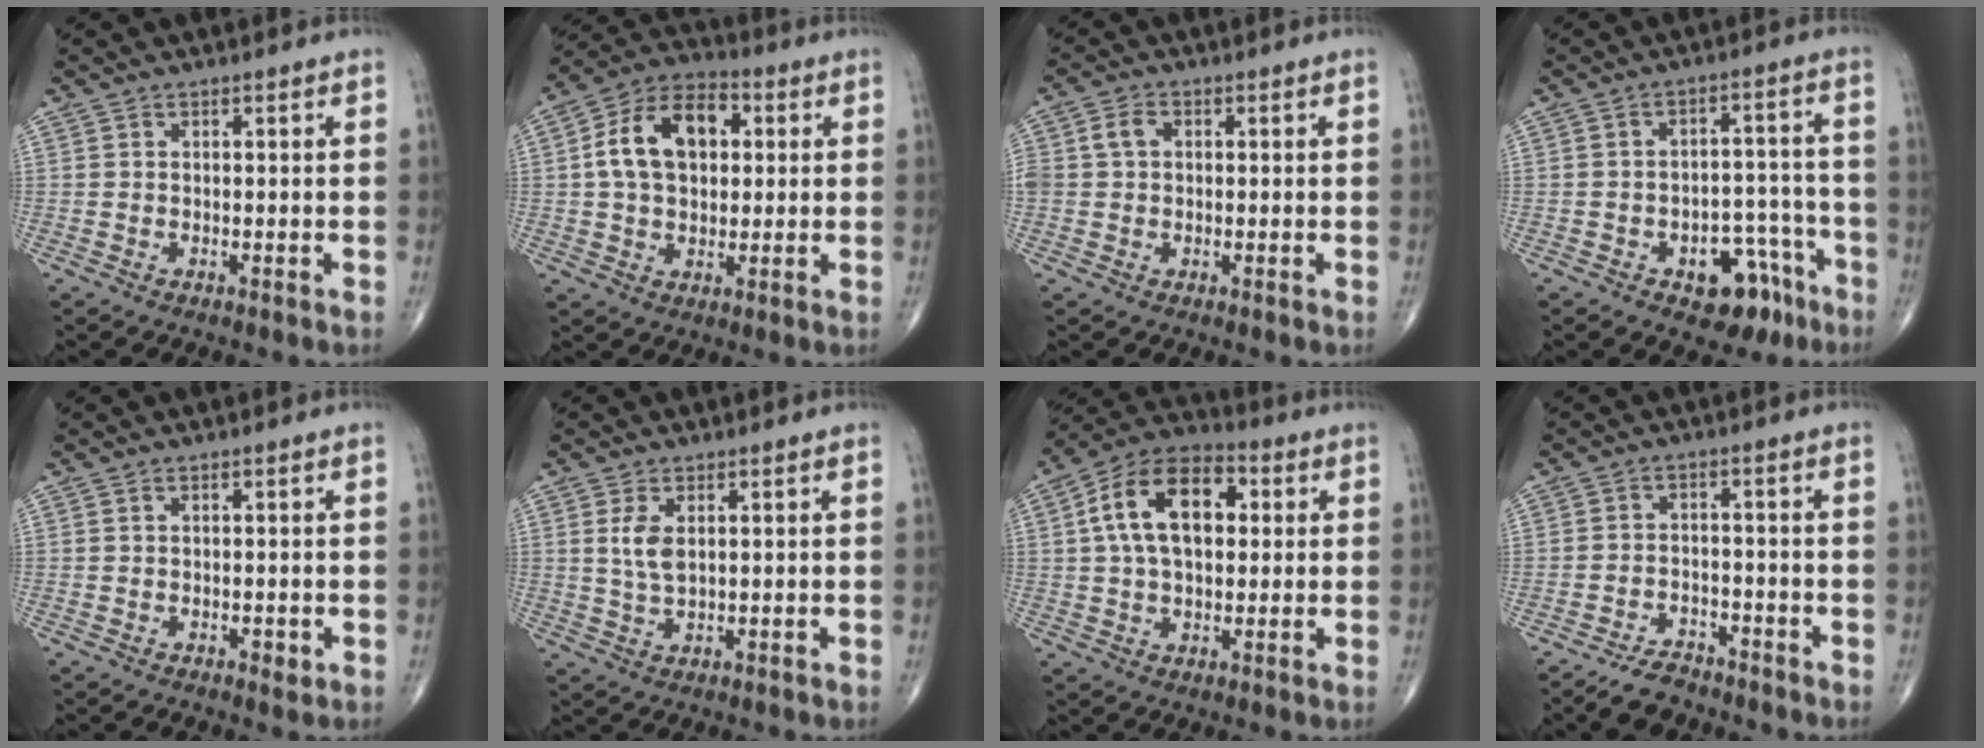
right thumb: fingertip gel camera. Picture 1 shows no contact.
{"total": 13.0, "force": [2.4, 8.4, 9.7], "torque": [-0.155, 0.019, 0.033]}
{"total": 4.9, "force": [0.6, 3.8, 3.0], "torque": [-0.065, 0.018, 0.013]}
{"total": 10.6, "force": [-5.9, 6.1, 6.3], "torque": [-0.046, 0.051, -0.074]}
{"total": 1.5, "force": [-0.4, 0.7, 1.2], "torque": [-0.015, -0.002, -0.003]}
{"total": 4.3, "force": [1.2, 2.1, 3.6], "torque": [-0.071, -0.006, 0.028]}
{"total": 15.8, "force": [3.0, 9.6, 12.2], "torque": [-0.194, 0.023, 0.043]}
{"total": 5.0, "force": [-4.4, 2.0, 1.4], "torque": [-0.025, 0.019, -0.077]}